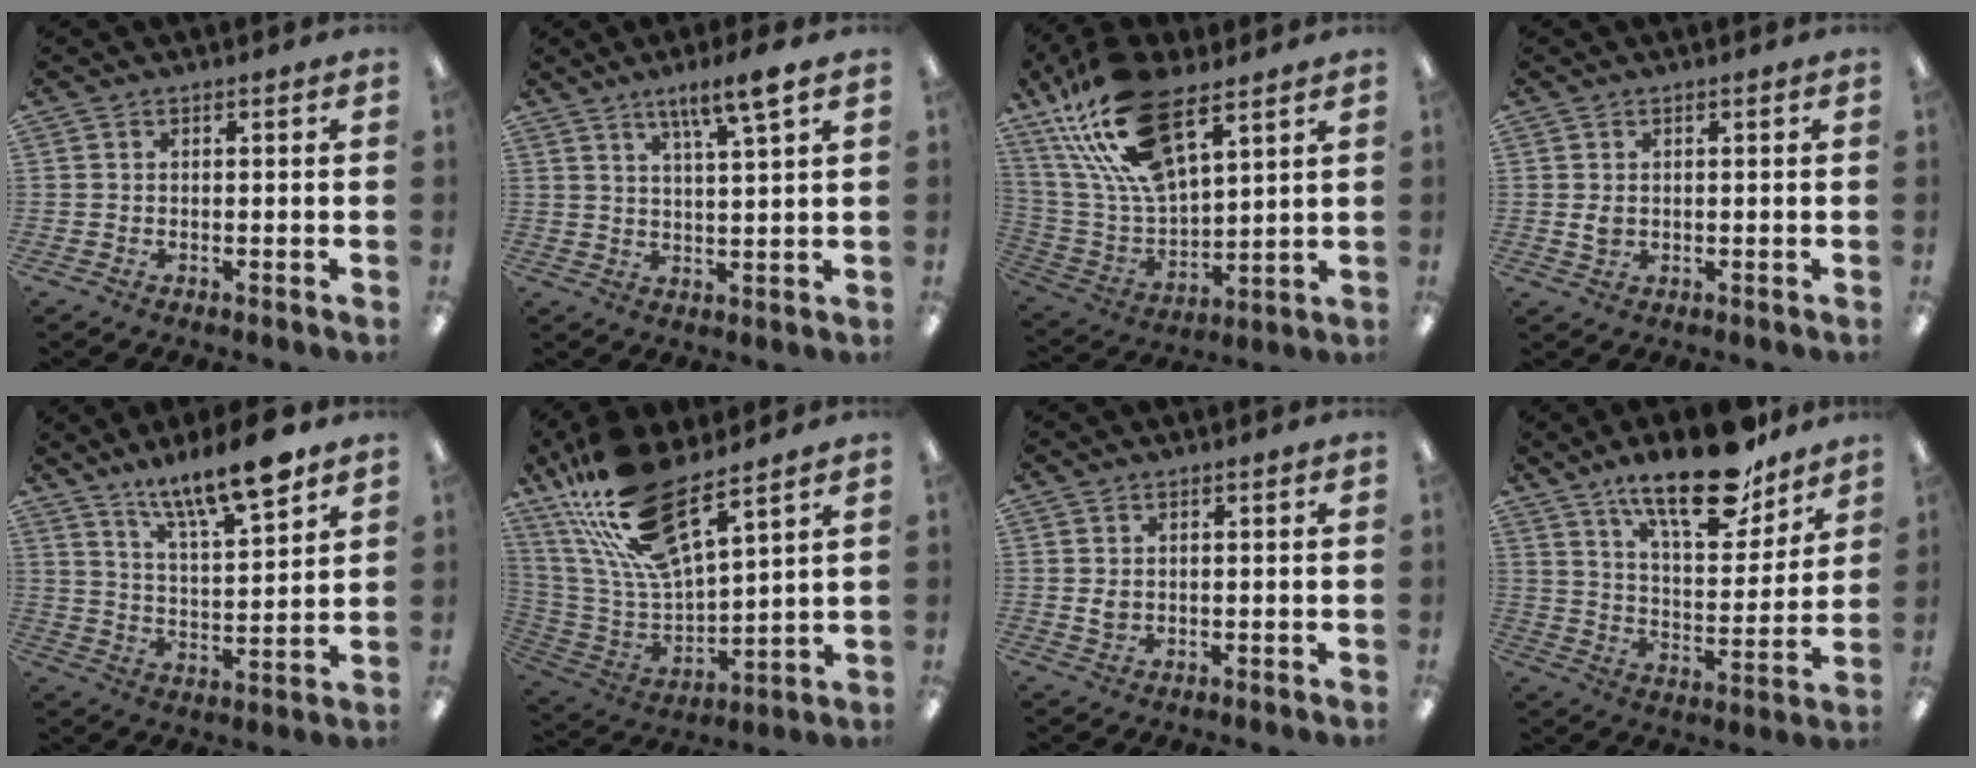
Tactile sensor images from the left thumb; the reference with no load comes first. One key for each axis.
{"total": 7.7, "fx": 5.5, "fy": 0.2, "fz": 5.3, "tx": -0.093, "ty": -0.028, "tz": 0.089}
{"total": 22.6, "fx": 13.8, "fy": 9.4, "fz": 15.1, "tx": -0.325, "ty": -0.060, "tz": 0.241}
{"total": 2.1, "fx": 0.4, "fy": 1.4, "fz": 1.5, "tx": -0.023, "ty": 0.000, "tz": 0.004}
{"total": 14.9, "fx": 12.1, "fy": 2.5, "fz": 8.2, "tx": -0.136, "ty": -0.077, "tz": 0.200}
{"total": 20.4, "fx": 15.0, "fy": 5.7, "fz": 12.7, "tx": -0.267, "ty": -0.097, "tz": 0.262}
{"total": 1.9, "fx": 0.4, "fy": 1.3, "fz": 1.4, "tx": -0.021, "ty": 0.000, "tz": 0.005}
{"total": 19.2, "fx": 14.3, "fy": 6.3, "fz": 11.1, "tx": -0.172, "ty": -0.089, "tz": 0.237}